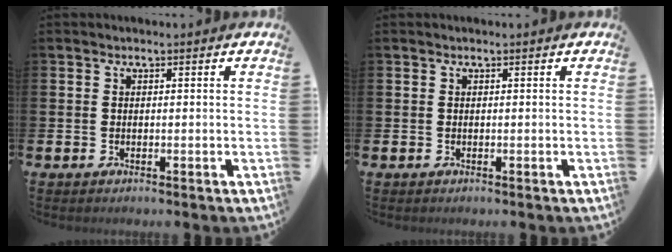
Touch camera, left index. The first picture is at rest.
{"total": 0.0}